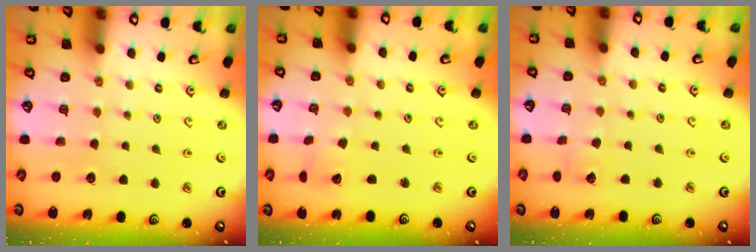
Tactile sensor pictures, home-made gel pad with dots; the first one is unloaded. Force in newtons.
{"total": 2.1, "press": 2.1, "slide": 0.2}
{"total": 2.7, "press": 2.7, "slide": 0.2}